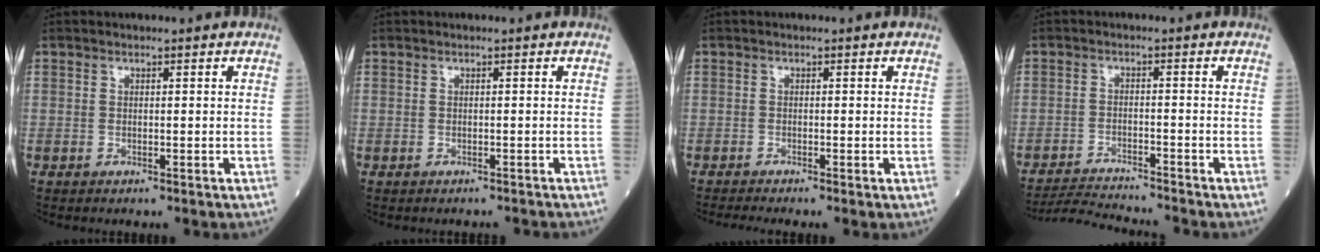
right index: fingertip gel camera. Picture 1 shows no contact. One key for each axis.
{"total": 2.6, "fx": -2.6, "fy": 0.3, "fz": 0.6, "tx": -0.005, "ty": -0.005, "tz": -0.031}
{"total": 2.3, "fx": -2.0, "fy": -0.5, "fz": 1.1, "tx": -0.020, "ty": -0.007, "tz": -0.039}
{"total": 6.9, "fx": -6.7, "fy": -1.1, "fz": 0.8, "tx": -0.017, "ty": -0.013, "tz": -0.118}